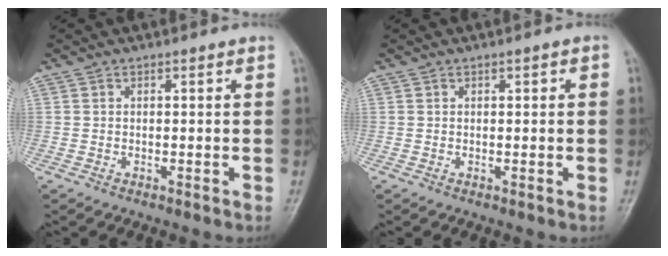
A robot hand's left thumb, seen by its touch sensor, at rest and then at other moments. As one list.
[{"total": 1.4, "force": [0.4, 0.7, 1.2], "torque": [-0.013, 0.002, 0.004]}]